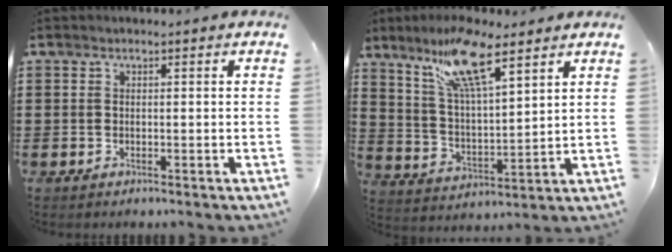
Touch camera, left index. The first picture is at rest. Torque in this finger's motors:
{"motor_torque": [1.09, -1.05, 0.70, 0.21]}